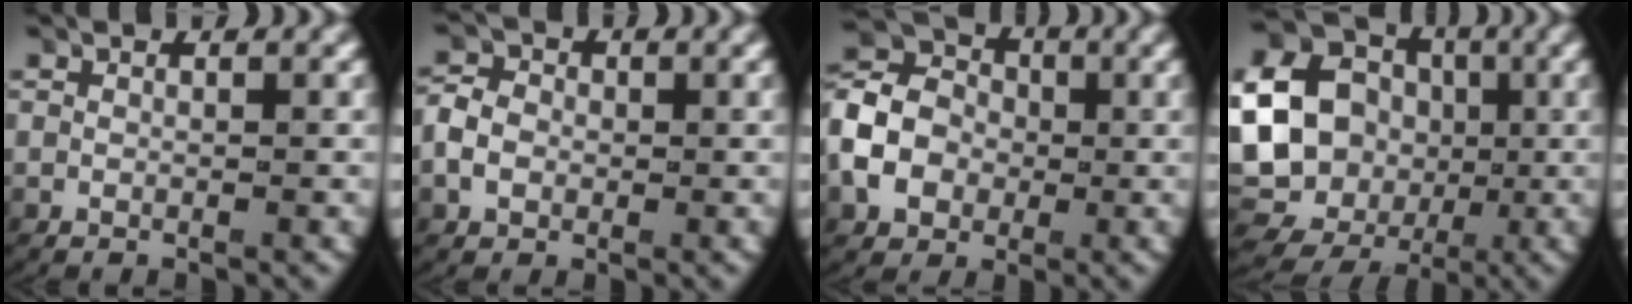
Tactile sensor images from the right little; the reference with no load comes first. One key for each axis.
{"total": 2.8, "fx": -0.3, "fy": 2.4, "fz": 1.3, "tx": -0.030, "ty": 0.006, "tz": -0.010}
{"total": 8.1, "fx": -0.2, "fy": 7.0, "fz": 4.0, "tx": -0.093, "ty": -0.006, "tz": -0.011}
{"total": 20.3, "fx": 0.1, "fy": 18.8, "fz": 7.6, "tx": -0.206, "ty": -0.048, "tz": -0.006}